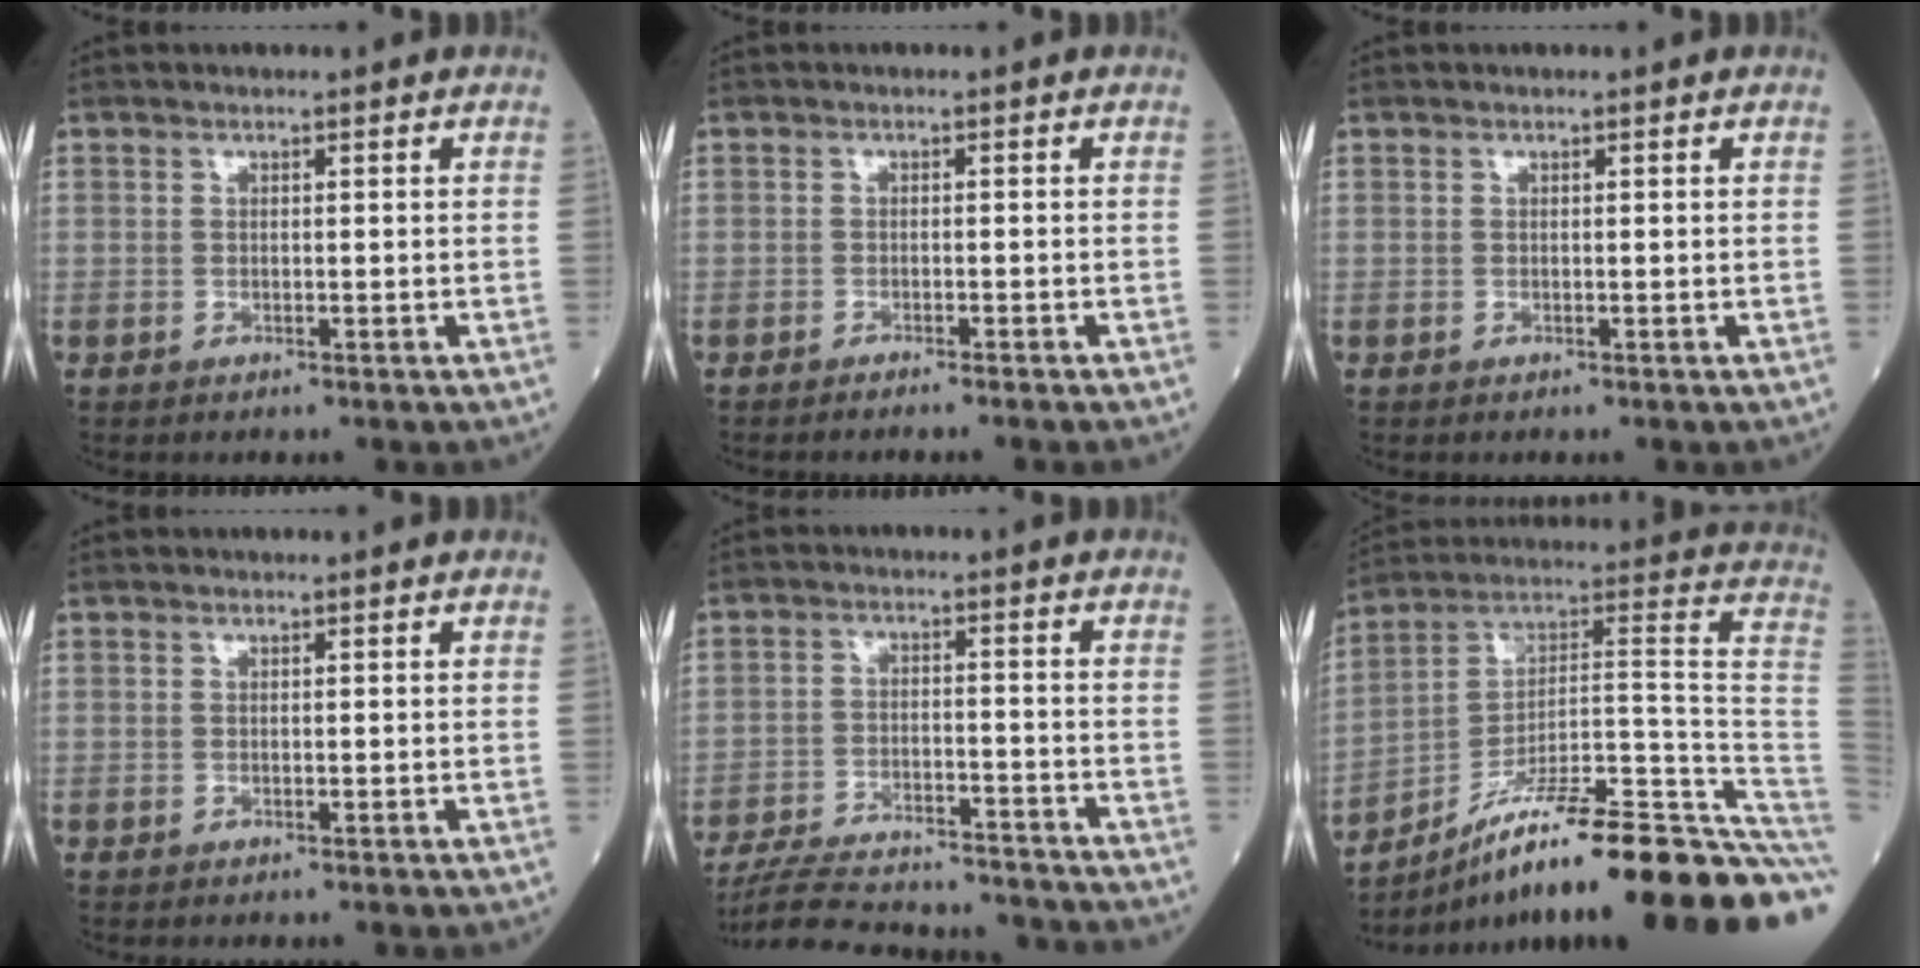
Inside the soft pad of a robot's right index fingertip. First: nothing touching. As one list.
[{"total": 2.7, "force": [-2.3, -0.4, 1.3], "torque": [-0.013, 0.004, -0.028]}, {"total": 0.0}, {"total": 0.0}, {"total": 18.8, "force": [-17.7, 2.9, 5.9], "torque": [-0.122, -0.012, -0.254]}, {"total": 26.3, "force": [-19.5, 0.4, 17.6], "torque": [-0.143, 0.040, -0.304]}]